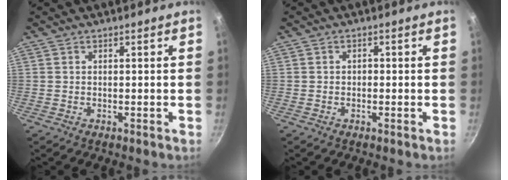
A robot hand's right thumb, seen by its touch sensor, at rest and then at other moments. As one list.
[{"total": 0.8, "force": [-0.3, 0.7, 0.4], "torque": [-0.005, 0.002, -0.006]}]